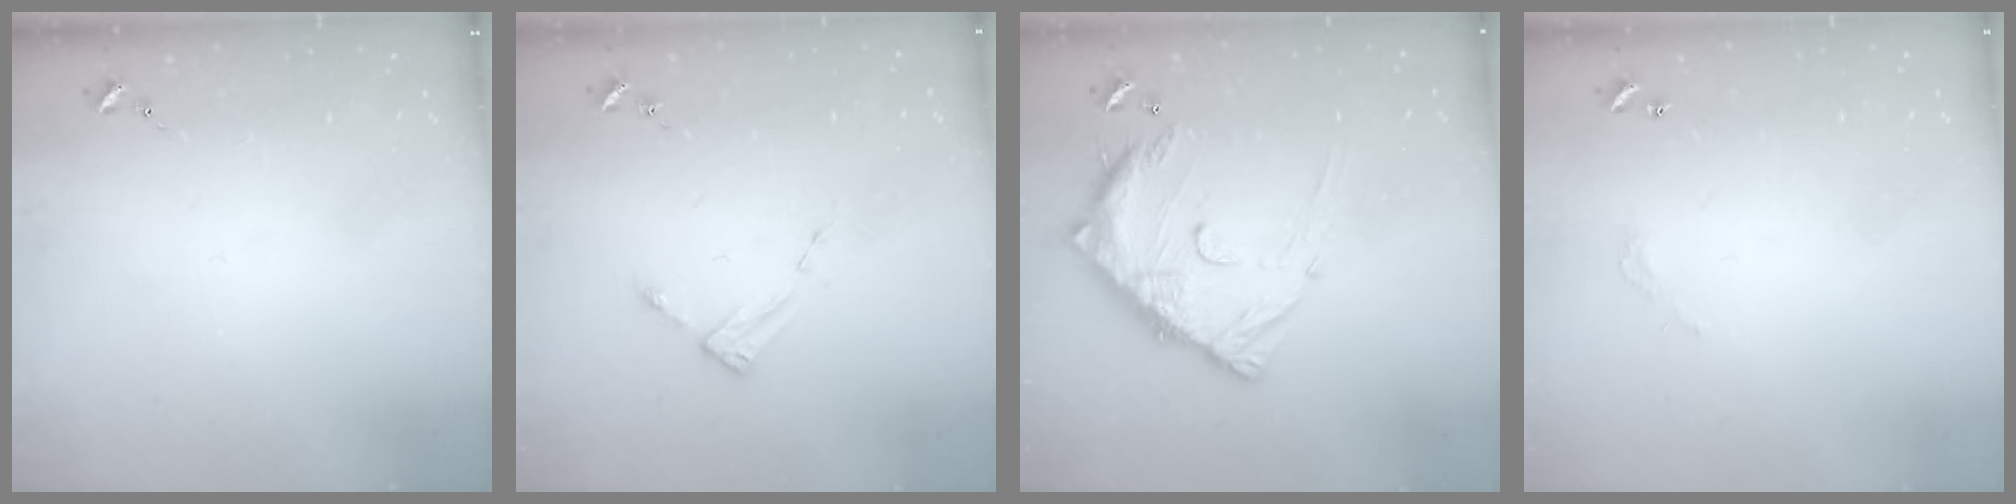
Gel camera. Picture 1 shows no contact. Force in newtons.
{"total": 3.0, "press": 3.0, "slide": 0.5}
{"total": 16.1, "press": 16.0, "slide": 1.3}
{"total": 2.7, "press": 2.7, "slide": 0.2}